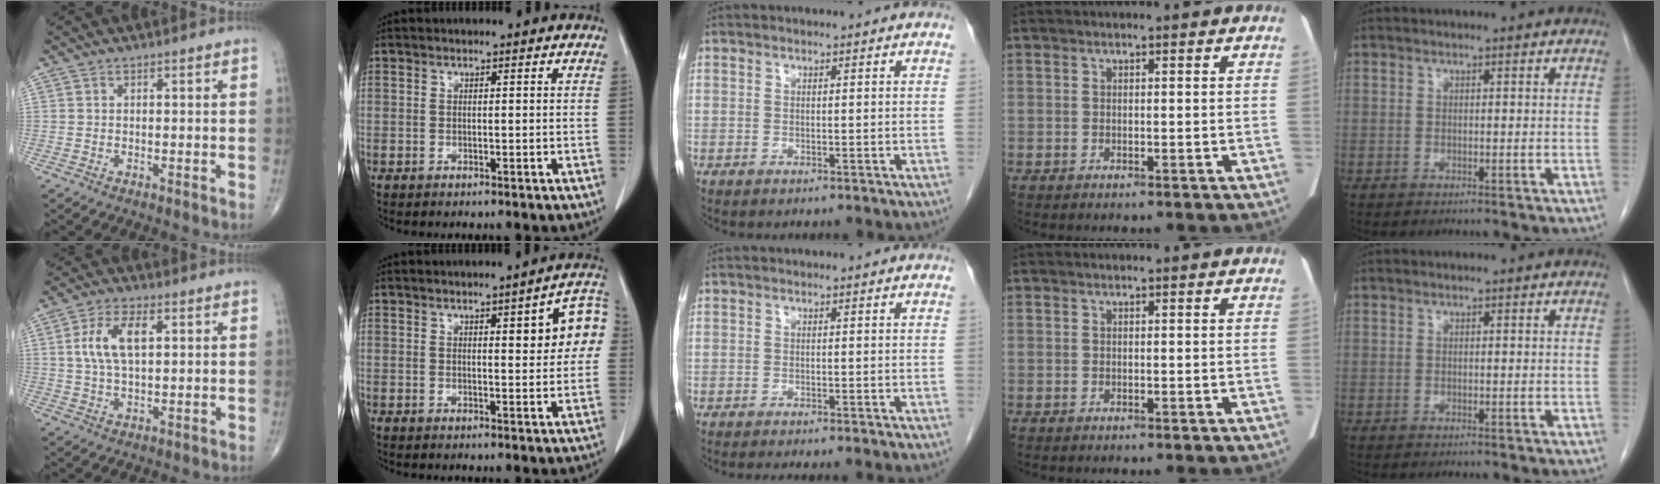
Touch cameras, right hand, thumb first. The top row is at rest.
{"thumb": {"total": 8.5, "force": [2.0, 4.1, 7.2], "torque": [-0.145, 0.006, 0.036]}, "index": {"total": 7.9, "force": [1.9, 1.9, 7.5], "torque": [-0.087, 0.018, 0.019]}, "middle": {"total": 2.0, "force": [-1.7, -0.3, 1.0], "torque": [-0.013, -0.002, -0.027]}}